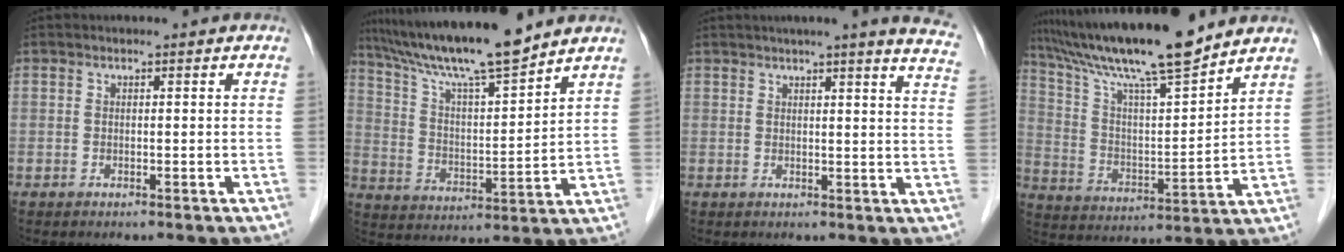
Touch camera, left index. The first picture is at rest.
{"total": 14.4, "force": [12.5, -0.4, 7.3], "torque": [-0.133, 0.004, 0.221]}
{"total": 14.7, "force": [12.5, -0.3, 7.7], "torque": [-0.094, -0.032, 0.129]}
{"total": 17.5, "force": [14.8, 0.1, 9.2], "torque": [-0.165, 0.005, 0.257]}